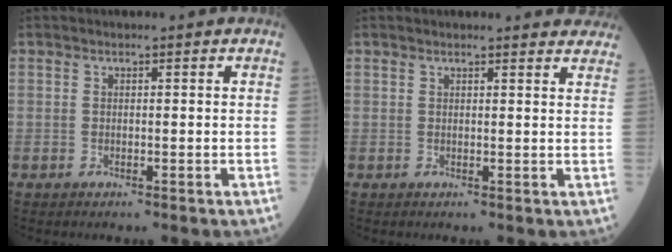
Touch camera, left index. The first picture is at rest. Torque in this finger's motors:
{"motor_torque": [0.88, -0.88, 0.24, 0.04]}